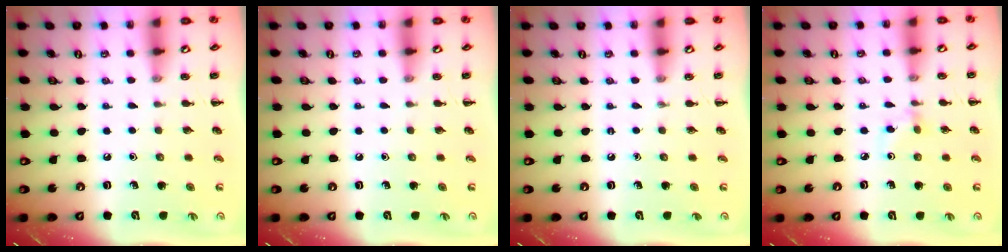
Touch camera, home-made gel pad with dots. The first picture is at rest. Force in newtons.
{"total": 0.0}
{"total": 0.0}
{"total": 2.5, "press": 2.4, "slide": 0.9}